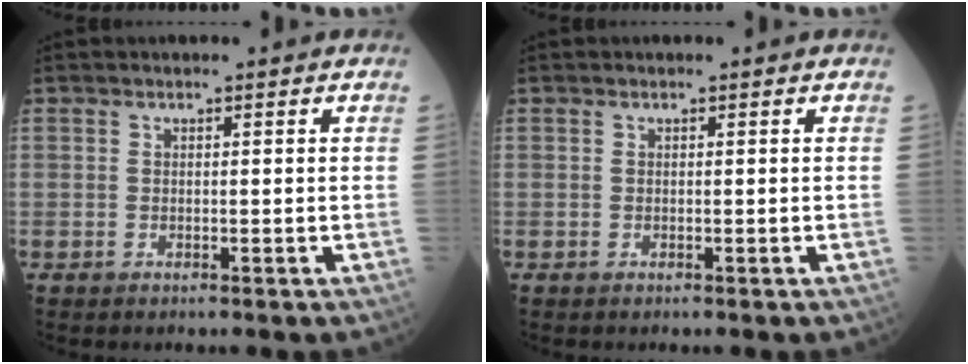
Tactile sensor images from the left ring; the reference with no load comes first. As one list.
[{"total": 0.0}]